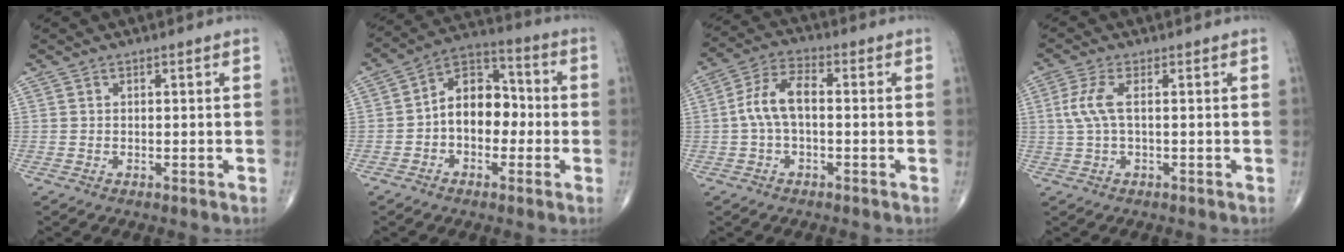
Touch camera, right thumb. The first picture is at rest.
{"total": 11.0, "force": [-1.3, 7.6, 7.9], "torque": [-0.092, 0.040, -0.038]}
{"total": 7.7, "force": [-0.3, 3.9, 6.7], "torque": [-0.137, 0.028, -0.014]}
{"total": 4.6, "force": [0.5, 1.4, 4.3], "torque": [-0.124, 0.009, 0.009]}